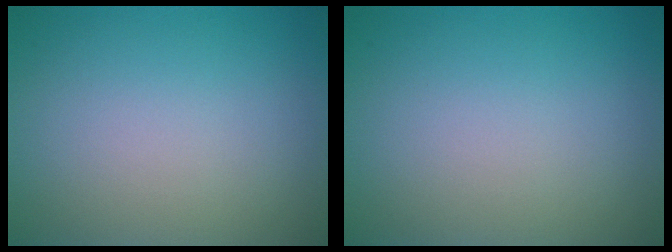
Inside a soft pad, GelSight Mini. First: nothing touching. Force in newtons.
{"total": 0.0}